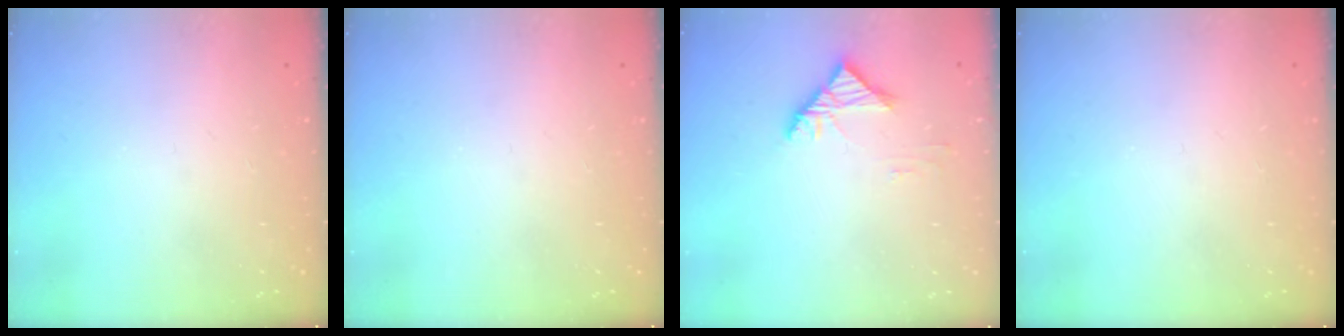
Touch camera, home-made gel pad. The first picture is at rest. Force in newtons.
{"total": 0.0}
{"total": 4.2, "press": 4.0, "slide": 1.1}
{"total": 0.0}